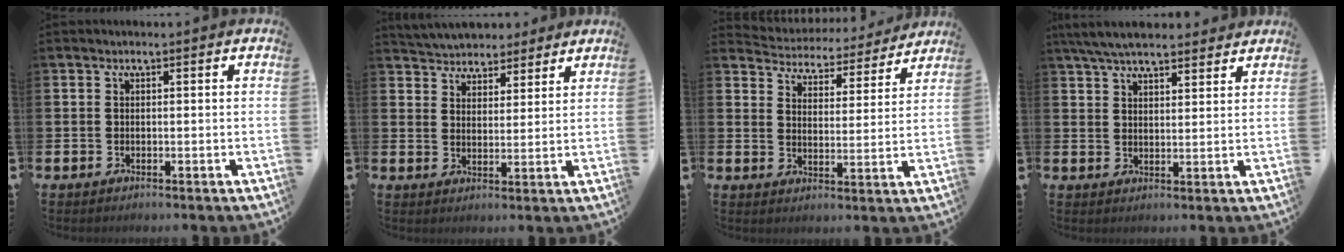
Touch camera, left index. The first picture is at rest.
{"total": 5.0, "force": [4.8, 1.6, -0.5], "torque": [-0.007, -0.030, 0.085]}
{"total": 4.5, "force": [4.3, 1.2, -0.1], "torque": [-0.017, -0.043, 0.068]}
{"total": 6.0, "force": [5.6, 1.3, 1.8], "torque": [-0.044, -0.018, 0.102]}